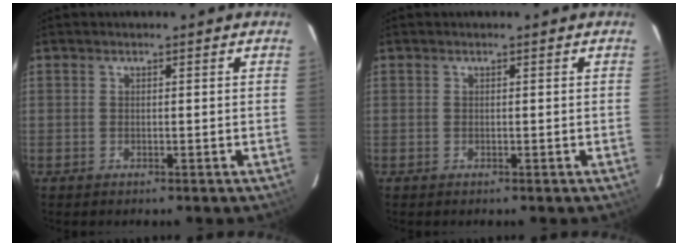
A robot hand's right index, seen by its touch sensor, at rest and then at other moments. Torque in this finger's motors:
{"motor_torque": [0.00, 0.00, 0.03, 0.00]}